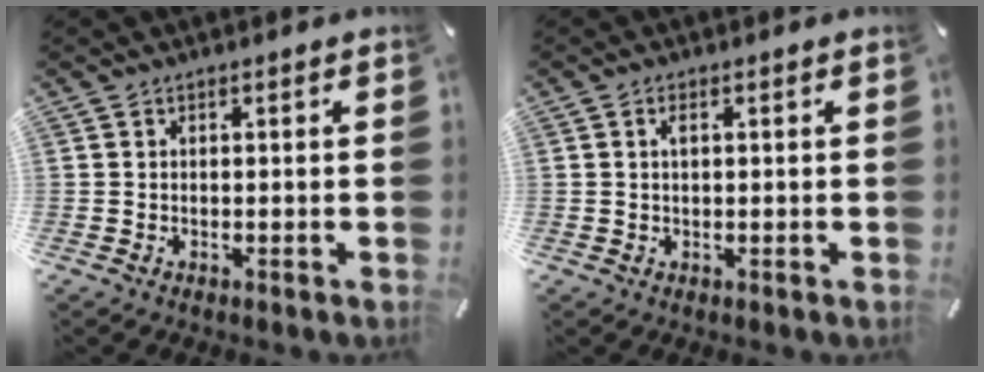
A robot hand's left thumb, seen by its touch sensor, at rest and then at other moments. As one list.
[{"total": 1.6, "force": [0.4, 0.7, 1.4], "torque": [-0.029, 0.004, 0.006]}]